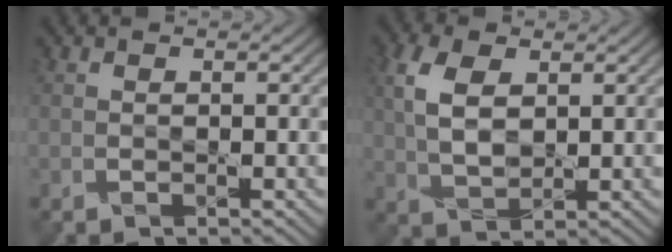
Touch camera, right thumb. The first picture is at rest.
{"total": 5.8, "force": [2.0, 3.2, 4.4], "torque": [-0.107, 0.007, 0.035]}